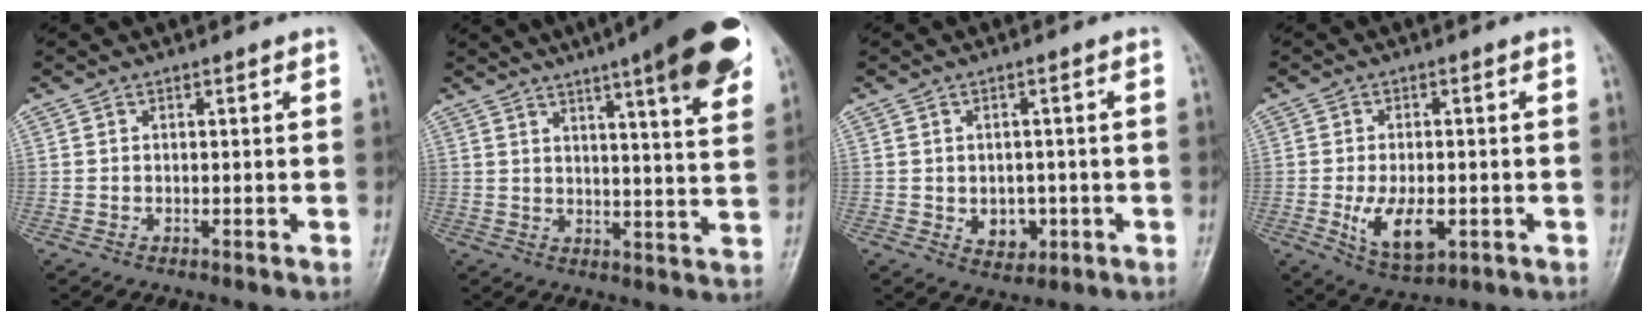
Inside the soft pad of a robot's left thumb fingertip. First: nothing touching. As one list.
[{"total": 18.6, "force": [10.9, 2.9, 14.8], "torque": [-0.181, -0.032, 0.136]}, {"total": 5.0, "force": [-1.0, 3.8, 3.0], "torque": [-0.020, 0.003, -0.003]}, {"total": 8.5, "force": [-2.1, 4.4, 6.9], "torque": [-0.117, -0.007, -0.025]}]